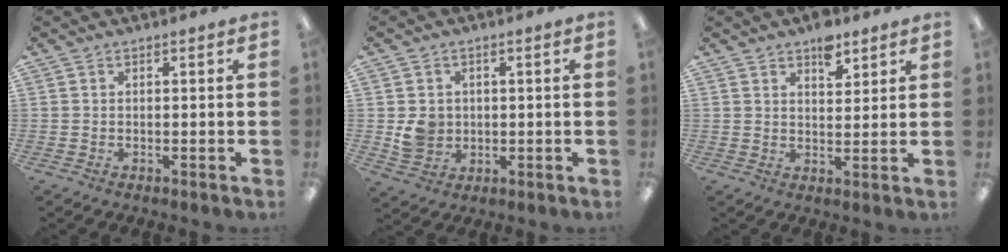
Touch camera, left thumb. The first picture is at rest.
{"total": 5.2, "force": [0.4, 4.8, 1.9], "torque": [-0.017, 0.002, 0.009]}
{"total": 6.1, "force": [4.3, 3.1, 3.0], "torque": [-0.031, -0.022, 0.071]}